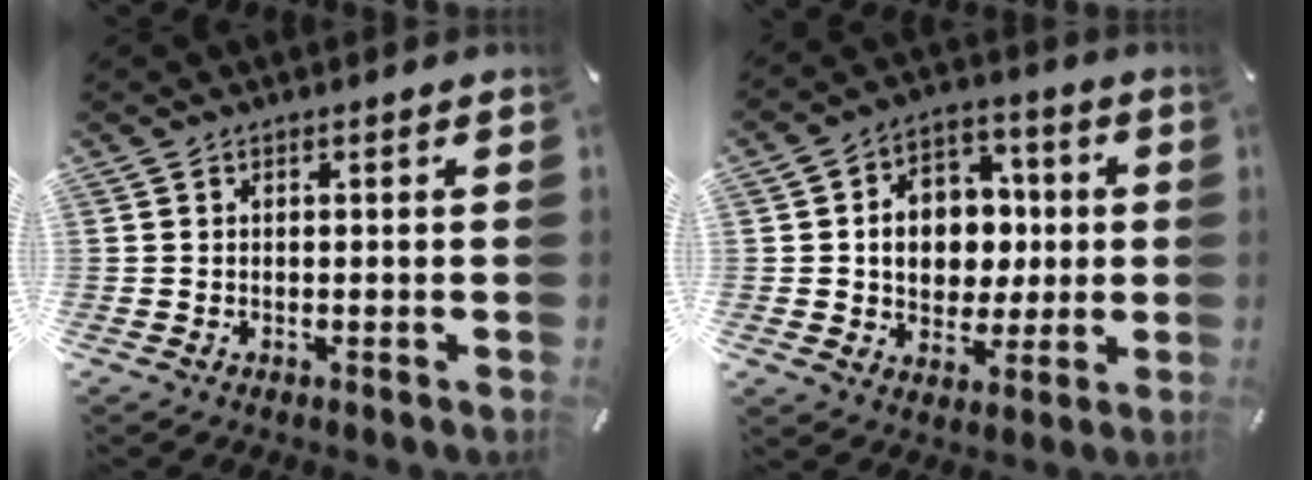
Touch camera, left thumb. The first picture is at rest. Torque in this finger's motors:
{"motor_torque": [1.62, 2.51, 0.32, -0.09, 0.10]}